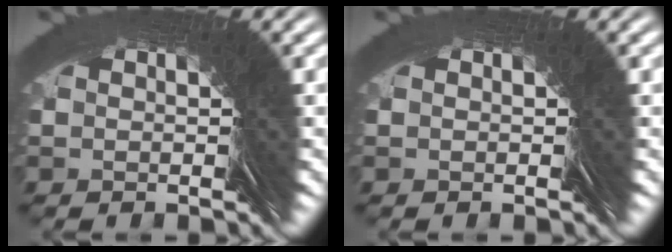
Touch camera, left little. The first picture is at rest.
{"total": 0.0}